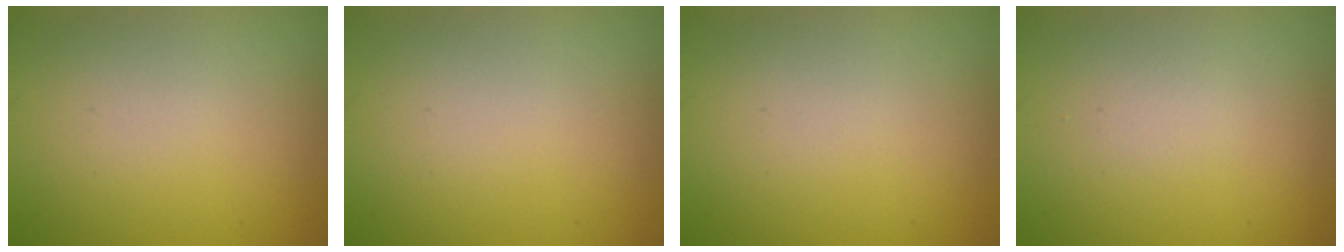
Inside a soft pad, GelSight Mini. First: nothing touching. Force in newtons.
{"total": 0.0}
{"total": 0.0}
{"total": 0.6, "press": 0.6, "slide": 0.0}